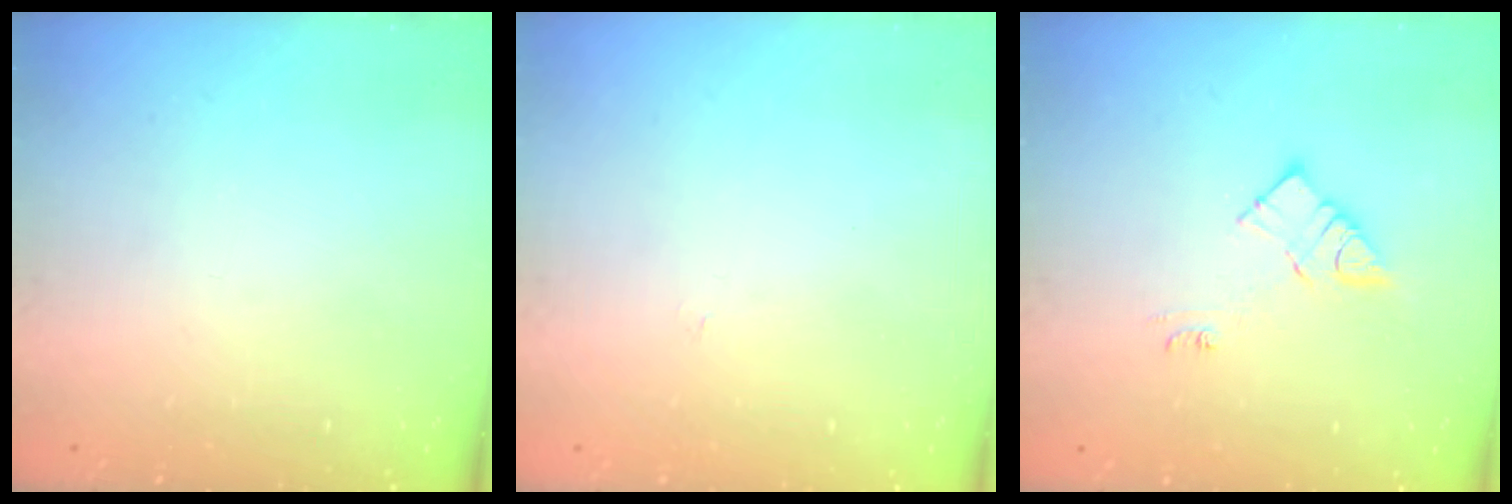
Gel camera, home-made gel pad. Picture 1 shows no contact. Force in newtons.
{"total": 2.2, "press": 2.2, "slide": 0.3}
{"total": 8.7, "press": 8.7, "slide": 0.3}